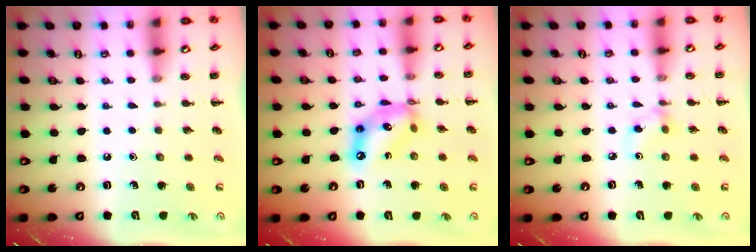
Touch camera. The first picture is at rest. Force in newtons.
{"total": 13.5, "press": 13.0, "slide": 3.6}
{"total": 3.7, "press": 3.7, "slide": 0.6}